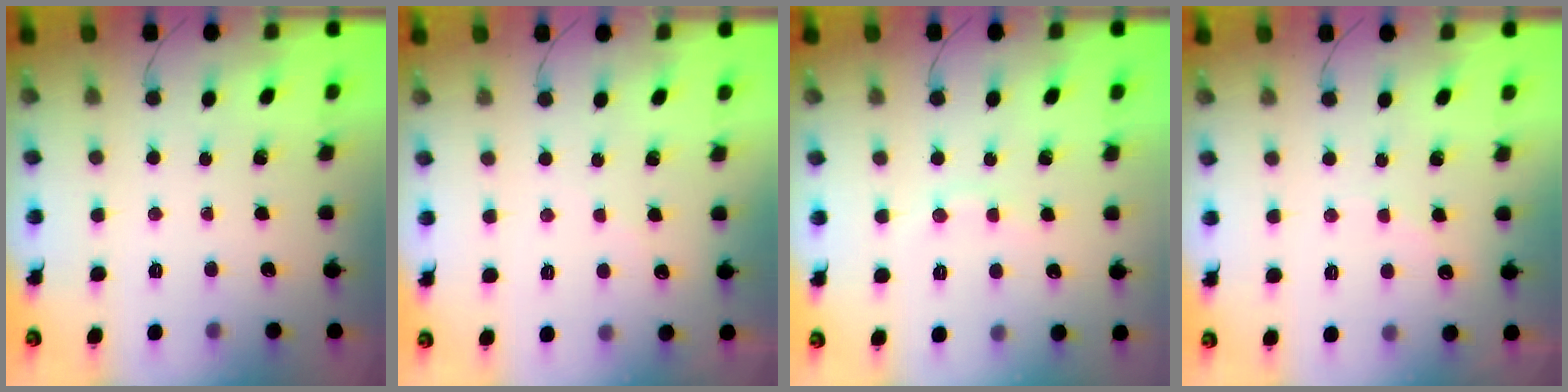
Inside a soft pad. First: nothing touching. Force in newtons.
{"total": 5.2, "press": 5.1, "slide": 0.9}
{"total": 4.6, "press": 4.4, "slide": 1.3}
{"total": 5.8, "press": 5.7, "slide": 1.0}